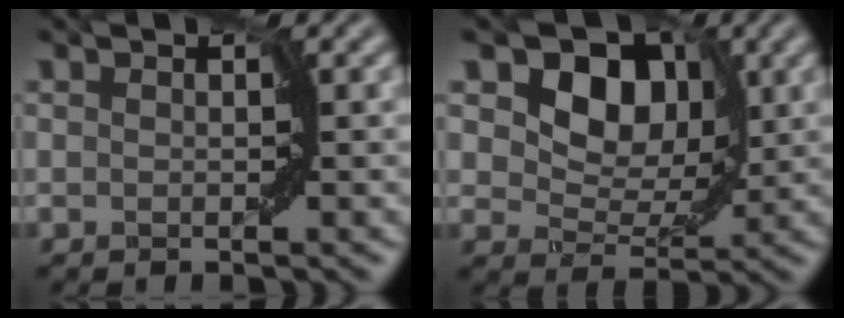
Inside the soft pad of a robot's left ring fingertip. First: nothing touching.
{"total": 9.9, "force": [4.6, 6.7, 5.7], "torque": [-0.082, 0.022, 0.058]}